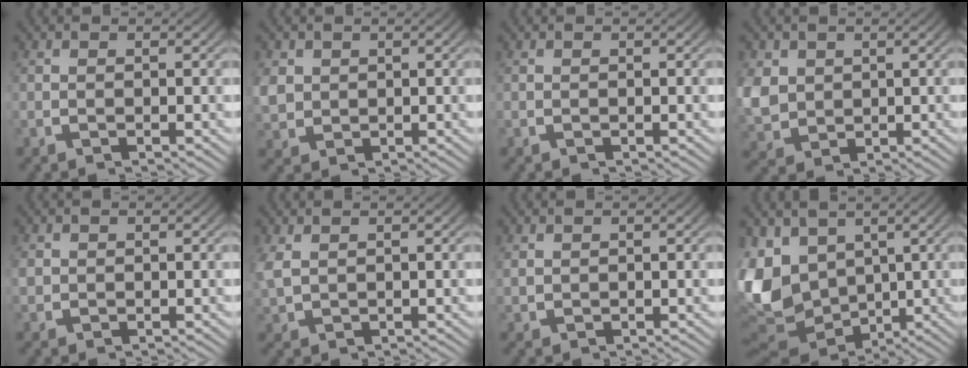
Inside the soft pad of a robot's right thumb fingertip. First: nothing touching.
{"total": 3.4, "force": [0.5, 3.1, 1.4], "torque": [-0.050, -0.015, 0.025]}
{"total": 0.0}
{"total": 6.2, "force": [0.0, 5.3, 3.0], "torque": [-0.107, -0.037, 0.027]}
{"total": 1.4, "force": [0.3, 1.3, 0.5], "torque": [-0.017, -0.004, 0.009]}
{"total": 2.2, "force": [0.9, 1.5, 1.3], "torque": [-0.041, -0.003, 0.029]}
{"total": 1.0, "force": [0.7, 0.7, 0.4], "torque": [-0.010, 0.001, 0.018]}
{"total": 12.6, "force": [-1.5, 9.9, 7.7], "torque": [-0.214, -0.060, 0.004]}